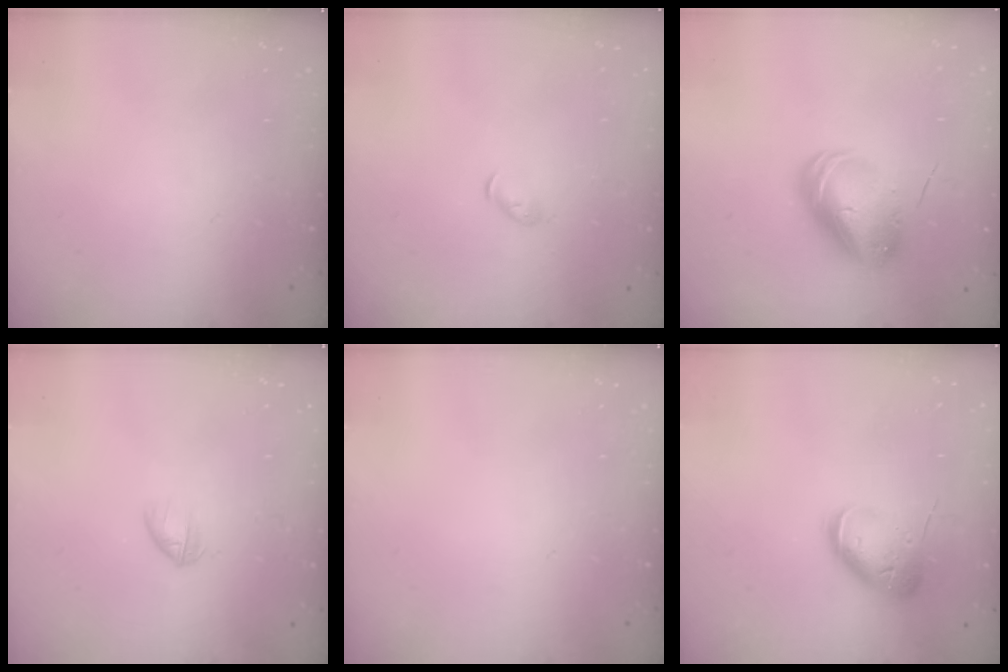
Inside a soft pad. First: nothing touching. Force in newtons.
{"total": 3.8, "press": 3.7, "slide": 0.9}
{"total": 10.9, "press": 10.7, "slide": 2.0}
{"total": 3.3, "press": 3.2, "slide": 1.0}
{"total": 0.0}
{"total": 13.7, "press": 13.5, "slide": 2.1}